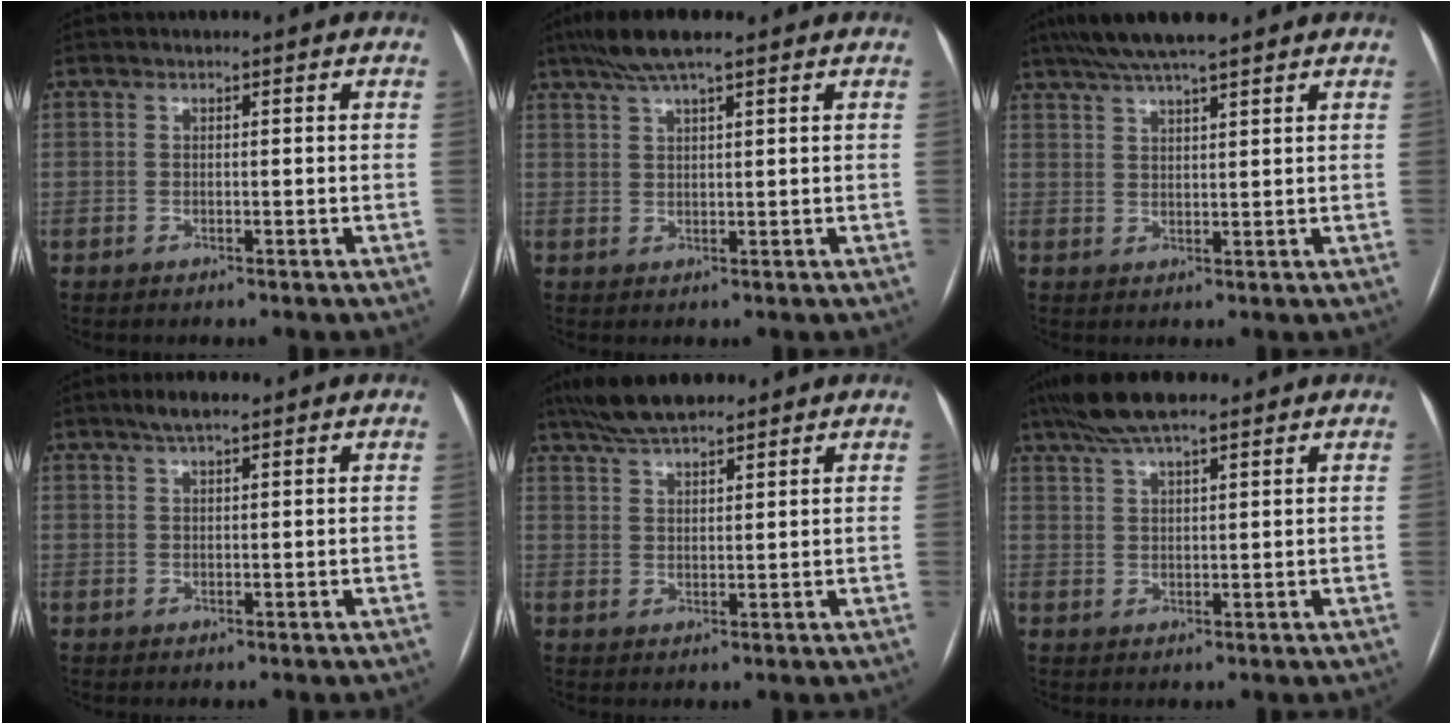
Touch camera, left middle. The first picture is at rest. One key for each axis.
{"total": 6.1, "fx": 4.5, "fy": 0.8, "fz": 4.0, "tx": -0.075, "ty": 0.026, "tz": 0.079}
{"total": 9.3, "fx": 7.5, "fy": 0.9, "fz": 5.4, "tx": -0.089, "ty": 0.034, "tz": 0.121}
{"total": 2.8, "fx": 2.0, "fy": 0.4, "fz": 1.9, "tx": -0.039, "ty": 0.010, "tz": 0.037}
{"total": 8.1, "fx": 6.8, "fy": 1.7, "fz": 4.2, "tx": -0.075, "ty": 0.027, "tz": 0.119}
{"total": 8.2, "fx": 6.2, "fy": 1.7, "fz": 5.1, "tx": -0.092, "ty": 0.032, "tz": 0.108}